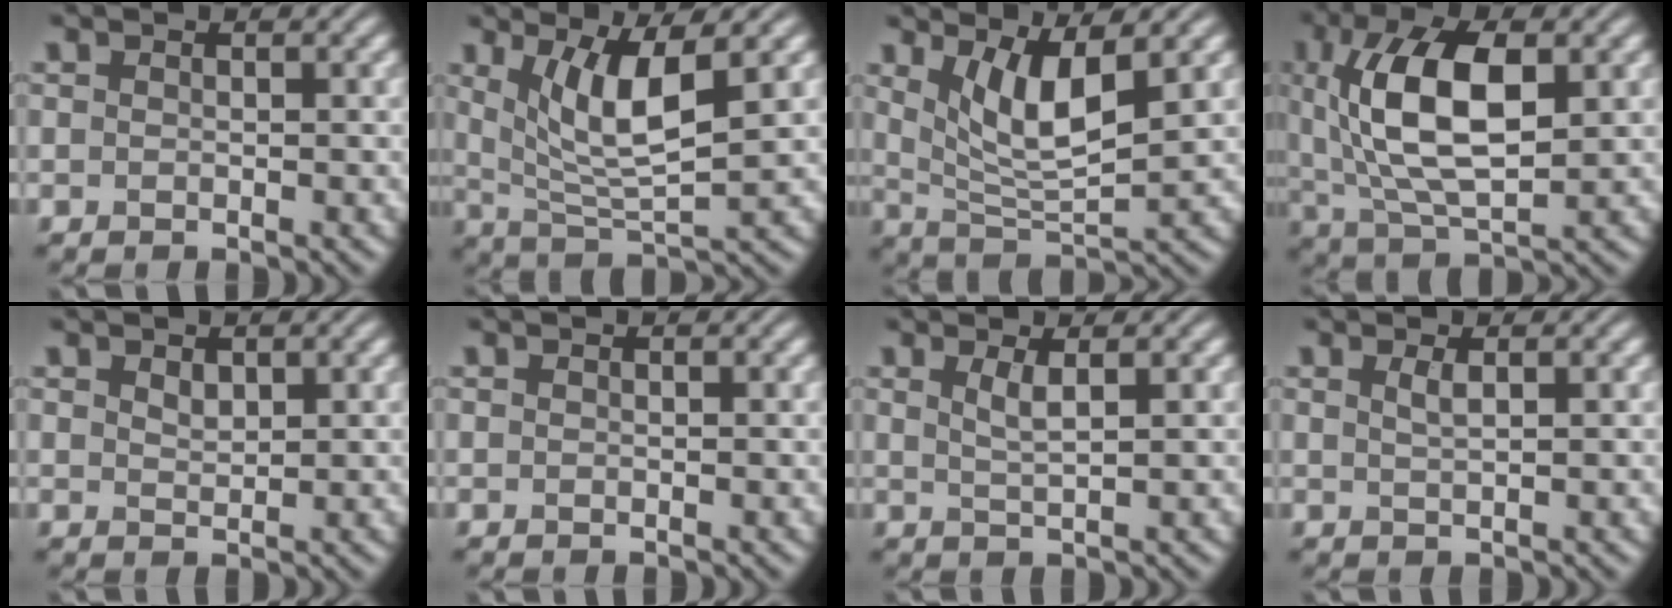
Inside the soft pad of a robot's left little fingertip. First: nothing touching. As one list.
[{"total": 5.7, "force": [2.0, 1.5, 5.1], "torque": [-0.096, -0.011, 0.044]}, {"total": 5.4, "force": [2.2, 1.6, 4.6], "torque": [-0.091, -0.013, 0.049]}, {"total": 9.8, "force": [1.9, 4.4, 8.6], "torque": [-0.166, 0.008, 0.031]}, {"total": 1.2, "force": [0.8, 0.6, 0.7], "torque": [-0.014, -0.001, 0.017]}, {"total": 0.0}, {"total": 1.8, "force": [0.8, 0.4, 1.5], "torque": [-0.028, -0.002, 0.013]}, {"total": 1.2, "force": [0.5, 0.3, 1.0], "torque": [-0.017, 0.002, 0.009]}]